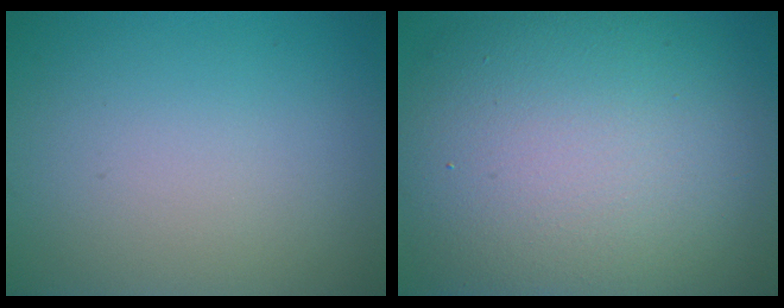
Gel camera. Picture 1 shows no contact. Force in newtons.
{"total": 14.5, "press": 14.5, "slide": 0.5}